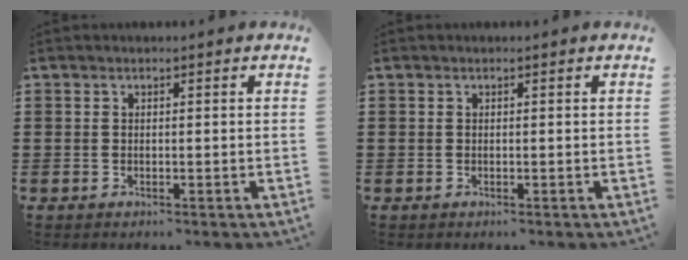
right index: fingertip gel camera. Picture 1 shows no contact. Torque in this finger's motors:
{"motor_torque": [-0.80, 1.33, 0.00, 0.00]}